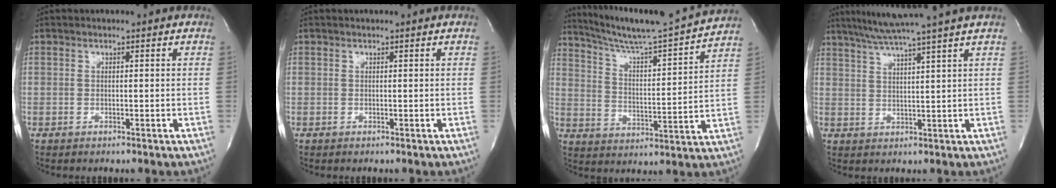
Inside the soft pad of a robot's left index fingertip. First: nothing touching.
{"total": 0.6, "force": [0.6, 0.0, 0.2], "torque": [-0.004, 0.002, 0.007]}
{"total": 16.1, "force": [15.1, -1.3, 5.4], "torque": [-0.099, -0.026, 0.231]}
{"total": 10.0, "force": [8.1, -2.2, 5.4], "torque": [-0.091, 0.008, 0.123]}